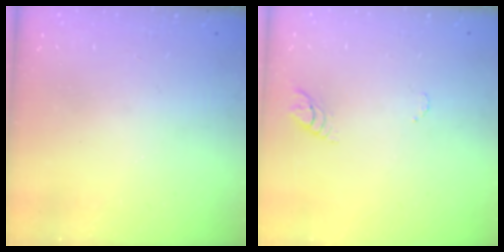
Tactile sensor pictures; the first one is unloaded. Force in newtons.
{"total": 4.1, "press": 4.0, "slide": 0.4}